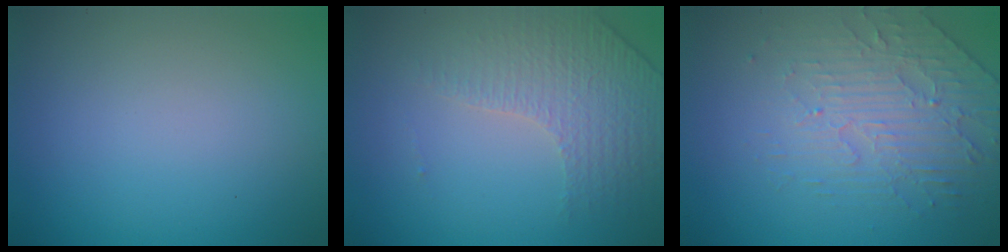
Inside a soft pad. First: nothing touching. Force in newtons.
{"total": 4.6, "press": 3.0, "slide": 3.5}
{"total": 4.5, "press": 3.3, "slide": 3.0}